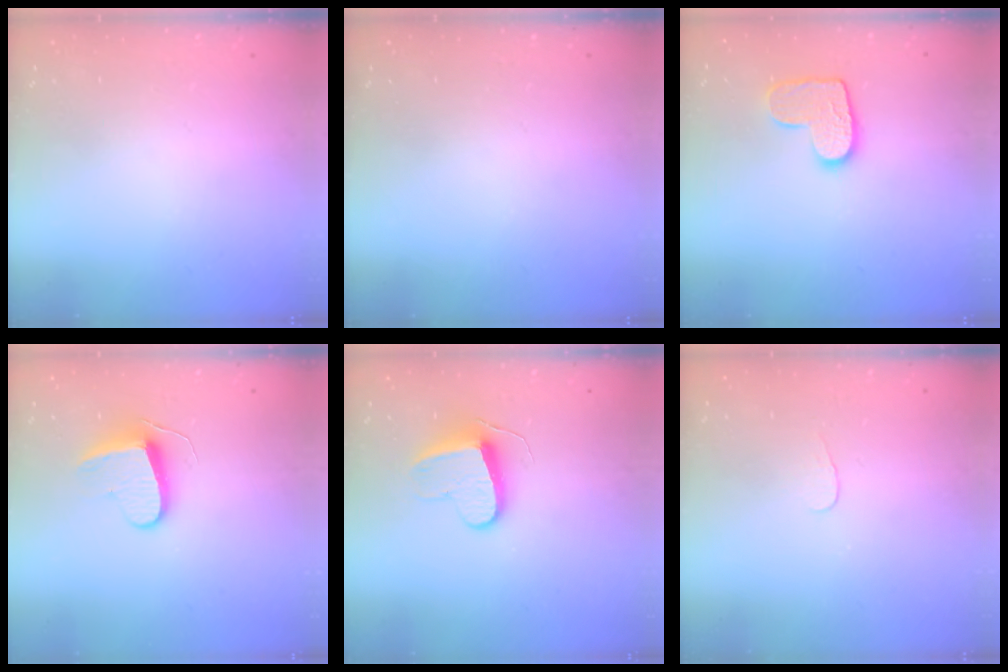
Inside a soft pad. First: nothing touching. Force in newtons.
{"total": 0.0}
{"total": 10.3, "press": 10.2, "slide": 0.6}
{"total": 8.9, "press": 8.9, "slide": 0.7}
{"total": 9.6, "press": 9.5, "slide": 0.6}
{"total": 2.8, "press": 2.7, "slide": 0.3}